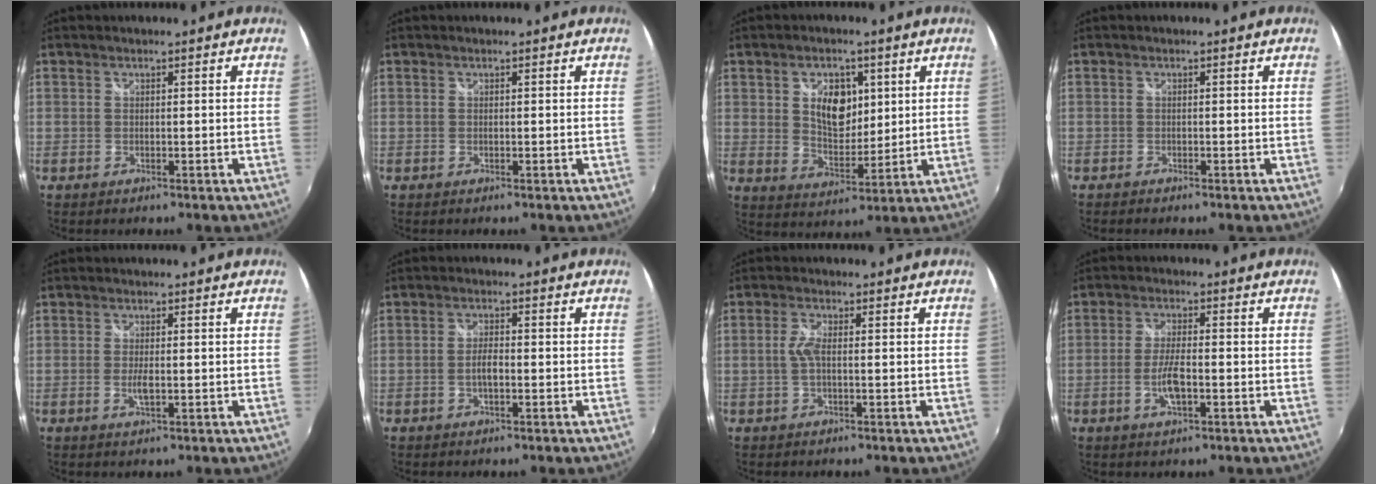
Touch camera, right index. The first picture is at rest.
{"total": 0.0}
{"total": 8.6, "force": [2.7, 5.5, 6.0], "torque": [-0.097, 0.004, 0.051]}
{"total": 0.9, "force": [-0.8, 0.3, 0.3], "torque": [-0.010, -0.005, -0.017]}
{"total": 2.2, "force": [-0.4, 0.6, 2.1], "torque": [-0.040, -0.005, -0.006]}
{"total": 2.7, "force": [-0.8, 0.8, 2.5], "torque": [-0.049, 0.002, -0.017]}
{"total": 2.8, "force": [-0.2, 0.8, 2.7], "torque": [-0.057, 0.002, -0.004]}
{"total": 5.2, "force": [-1.7, 1.5, 4.7], "torque": [-0.097, -0.002, -0.032]}